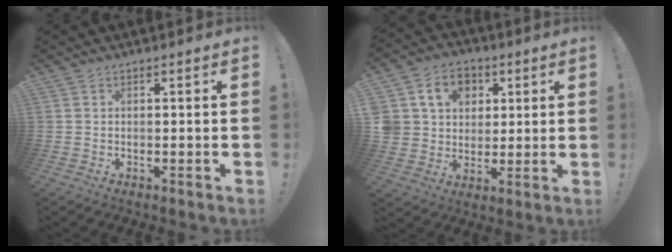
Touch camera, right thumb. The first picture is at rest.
{"total": 12.7, "force": [4.5, 10.7, 5.2], "torque": [-0.090, -0.011, 0.094]}